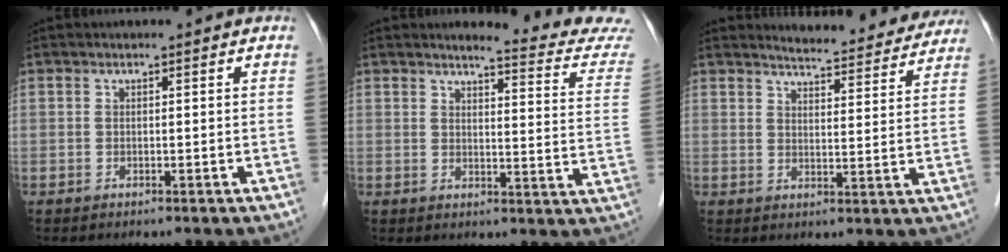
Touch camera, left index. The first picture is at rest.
{"total": 11.9, "force": [11.6, -0.8, 2.5], "torque": [-0.025, -0.083, 0.114]}
{"total": 14.7, "force": [14.1, 2.3, 3.5], "torque": [-0.028, -0.031, 0.153]}